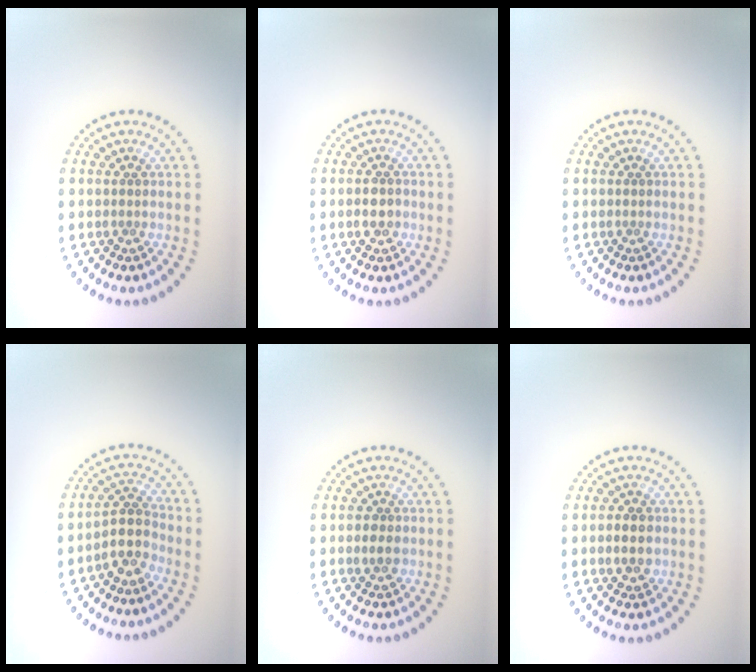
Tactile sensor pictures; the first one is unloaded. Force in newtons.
{"total": 1.6, "press": 1.6, "slide": 0.2}
{"total": 0.0}
{"total": 2.8, "press": 2.3, "slide": 1.7}
{"total": 1.5, "press": 1.5, "slide": 0.1}
{"total": 2.1, "press": 2.1, "slide": 0.1}